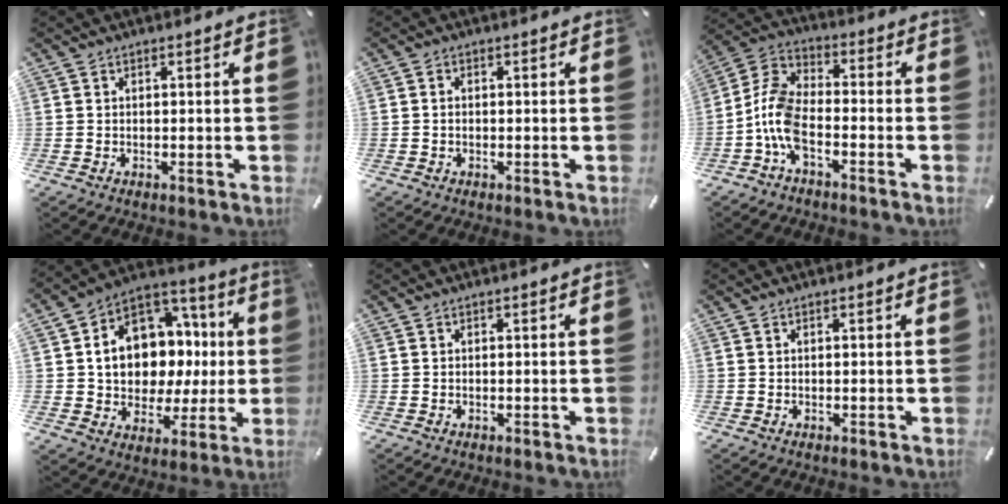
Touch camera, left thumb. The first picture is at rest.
{"total": 0.9, "force": [-0.2, 0.6, 0.6], "torque": [-0.014, 0.002, -0.005]}
{"total": 8.7, "force": [-4.2, 4.6, 6.2], "torque": [-0.157, -0.009, -0.086]}
{"total": 14.3, "force": [1.5, 11.9, 7.8], "torque": [-0.129, -0.021, 0.038]}
{"total": 0.0}
{"total": 0.0}